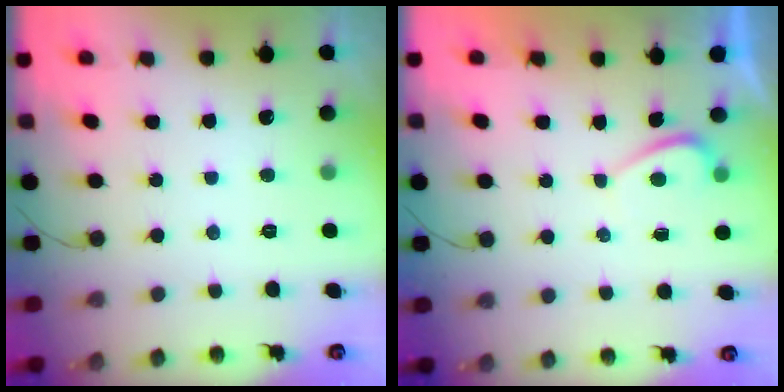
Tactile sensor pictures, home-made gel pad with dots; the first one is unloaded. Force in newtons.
{"total": 0.7, "press": 0.5, "slide": 0.5}